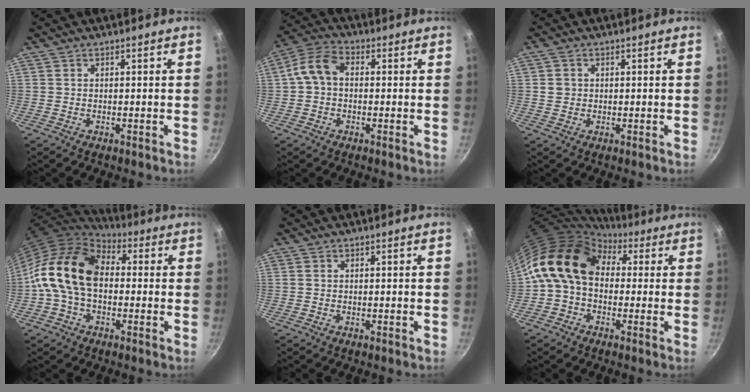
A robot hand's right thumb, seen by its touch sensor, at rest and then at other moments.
{"total": 7.1, "force": [0.1, 5.2, 4.8], "torque": [-0.085, 0.024, -0.013]}
{"total": 2.3, "force": [0.3, 2.1, 0.9], "torque": [-0.009, 0.005, 0.004]}
{"total": 16.8, "force": [0.2, 11.5, 12.2], "torque": [-0.202, 0.036, -0.013]}
{"total": 0.6, "force": [0.1, 0.4, 0.3], "torque": [-0.006, 0.002, 0.000]}
{"total": 13.6, "force": [2.5, 10.0, 8.9], "torque": [-0.127, 0.021, 0.021]}